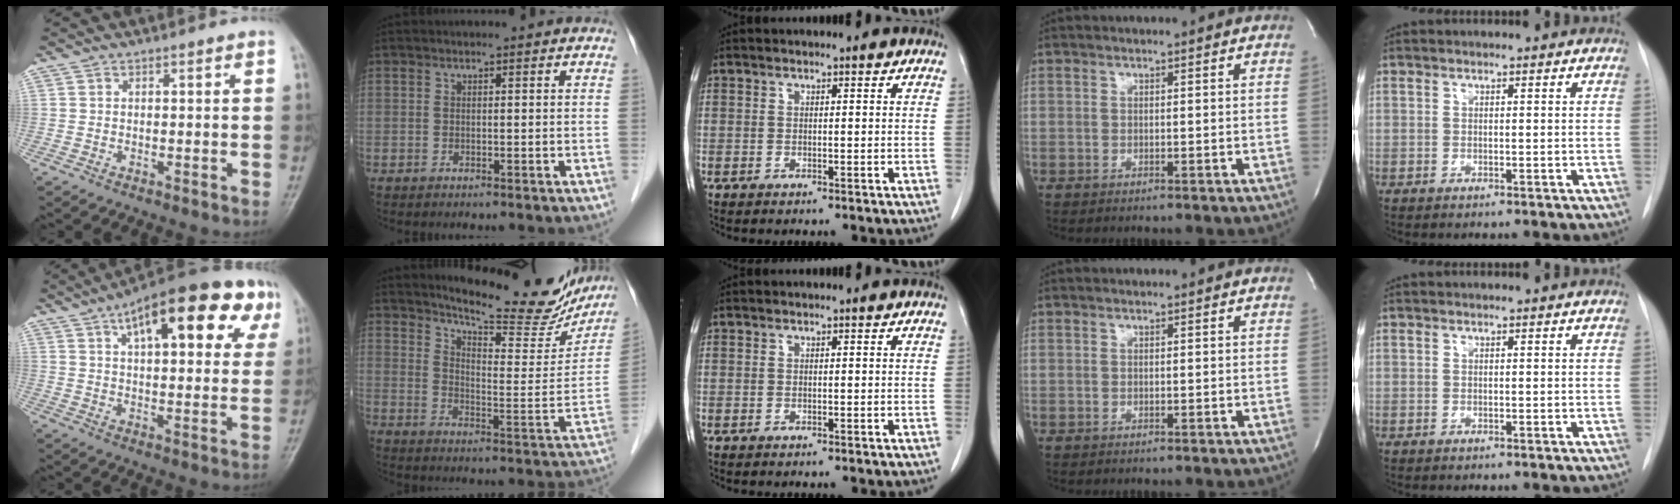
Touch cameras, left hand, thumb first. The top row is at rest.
{"thumb": {"total": 23.5, "force": [10.5, 9.4, 18.8], "torque": [-0.239, 0.010, 0.145]}, "index": {"total": 20.3, "force": [17.8, 4.5, 8.5], "torque": [-0.113, -0.047, 0.229]}}